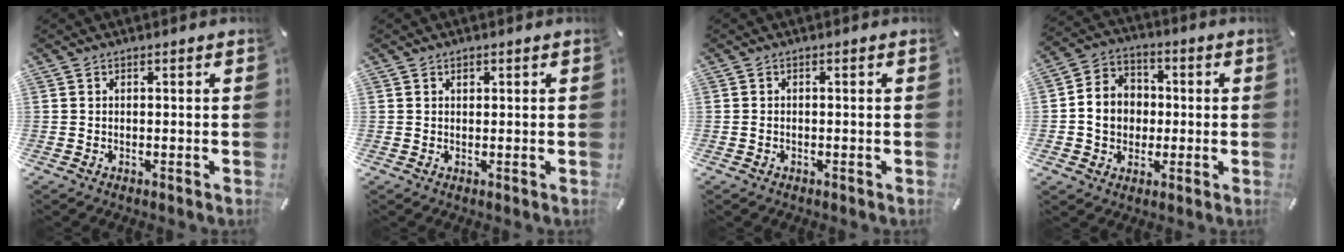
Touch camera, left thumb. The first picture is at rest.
{"total": 0.8, "force": [0.4, 0.6, 0.3], "torque": [0.002, -0.003, 0.006]}
{"total": 1.0, "force": [-0.4, 0.6, 0.6], "torque": [-0.012, 0.002, -0.009]}
{"total": 9.1, "force": [-0.7, 8.3, 3.6], "torque": [-0.078, 0.020, -0.010]}